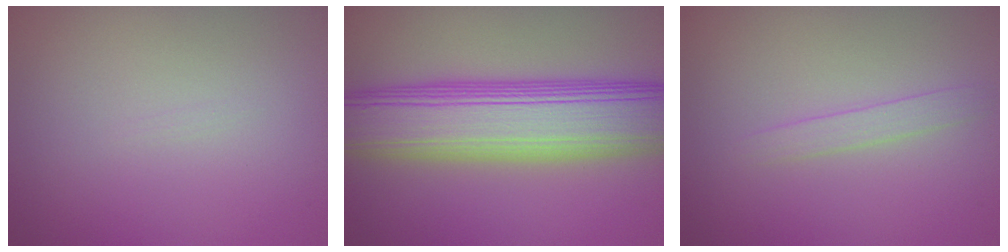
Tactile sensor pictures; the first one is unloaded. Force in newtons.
{"total": 10.9, "press": 10.9, "slide": 0.2}
{"total": 1.3, "press": 1.3, "slide": 0.0}